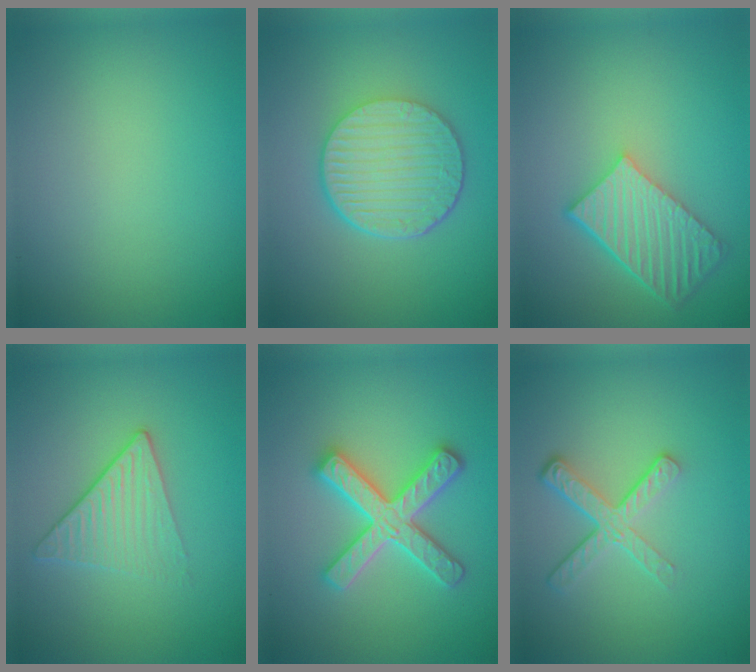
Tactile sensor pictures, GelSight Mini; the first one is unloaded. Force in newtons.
{"total": 6.6, "press": 4.8, "slide": 4.6}
{"total": 5.7, "press": 4.3, "slide": 3.7}
{"total": 3.3, "press": 2.8, "slide": 1.8}
{"total": 4.7, "press": 4.6, "slide": 0.7}
{"total": 3.9, "press": 2.6, "slide": 2.9}